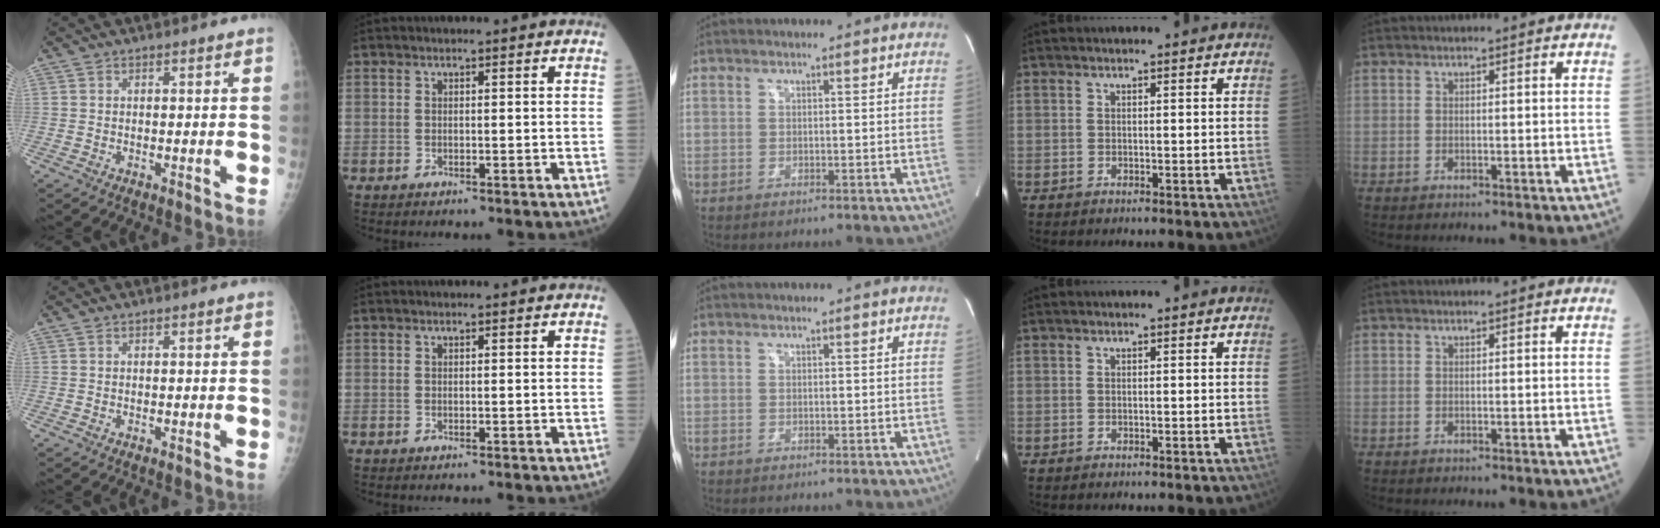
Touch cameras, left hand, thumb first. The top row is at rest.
{}